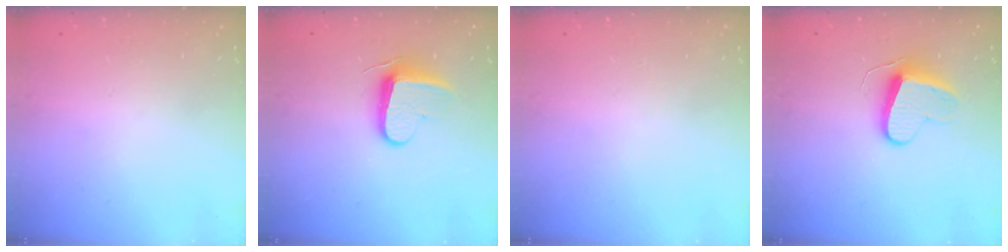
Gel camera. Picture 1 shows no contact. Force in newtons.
{"total": 9.3, "press": 9.3, "slide": 0.6}
{"total": 0.0}
{"total": 9.2, "press": 9.2, "slide": 0.5}